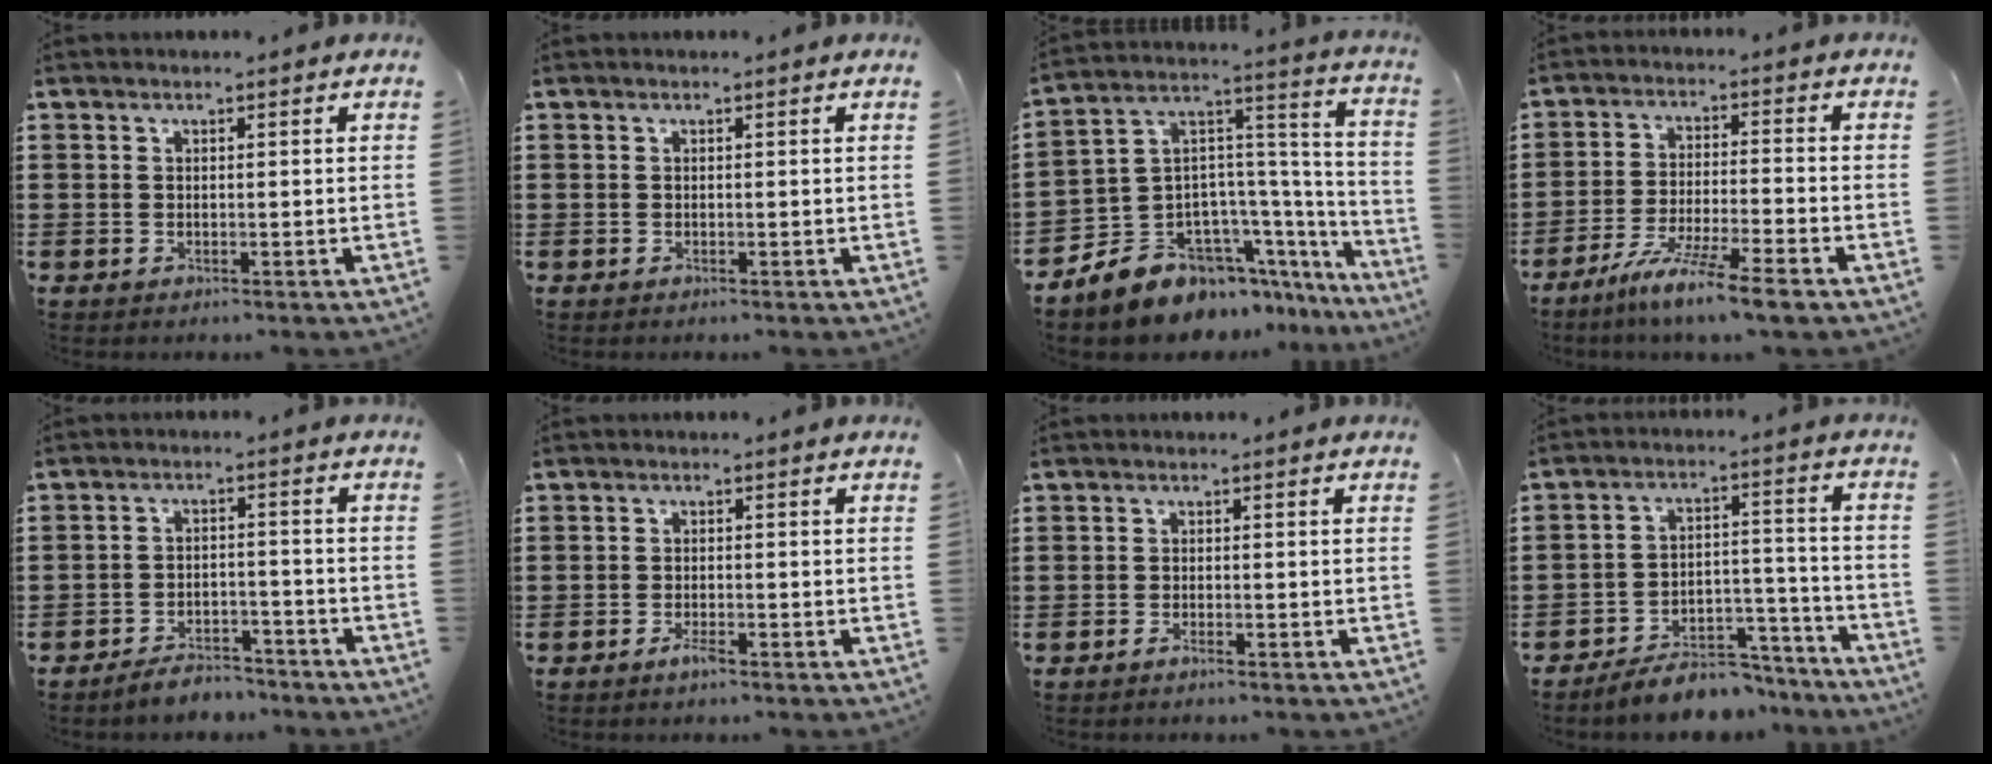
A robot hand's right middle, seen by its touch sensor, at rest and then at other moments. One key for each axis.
{"total": 0.0}
{"total": 9.0, "fx": -7.8, "fy": 4.5, "fz": 1.0, "tx": -0.047, "ty": -0.005, "tz": -0.153}
{"total": 7.5, "fx": -6.1, "fy": -0.5, "fz": 4.4, "tx": -0.089, "ty": -0.016, "tz": -0.114}
{"total": 4.1, "fx": -4.0, "fy": 0.7, "fz": 0.3, "tx": -0.009, "ty": 0.007, "tz": -0.081}
{"total": 1.7, "fx": -1.3, "fy": 0.4, "fz": 1.0, "tx": -0.029, "ty": -0.006, "tz": -0.026}
{"total": 0.9, "fx": -0.7, "fy": 0.1, "fz": 0.6, "tx": -0.020, "ty": -0.007, "tz": -0.015}
{"total": 7.6, "fx": -7.0, "fy": 2.0, "fz": 2.2, "tx": -0.024, "ty": 0.027, "tz": -0.129}